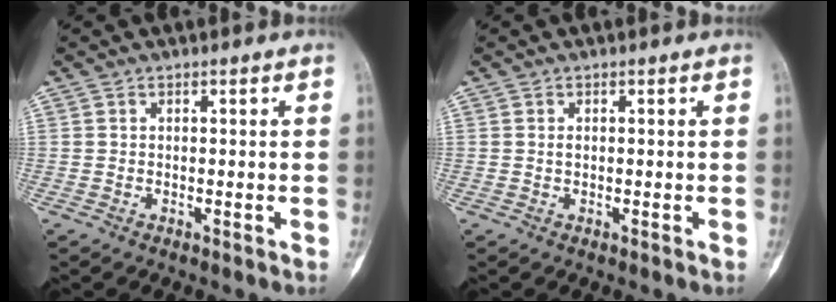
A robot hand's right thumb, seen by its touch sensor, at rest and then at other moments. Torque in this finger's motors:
{"motor_torque": [0.40, -0.04, -0.01, -0.30, 0.05]}